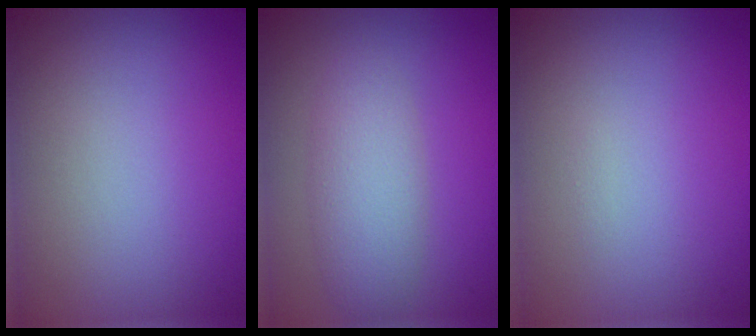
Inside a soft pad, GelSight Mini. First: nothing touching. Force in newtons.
{"total": 3.6, "press": 3.6, "slide": 0.1}
{"total": 0.0}